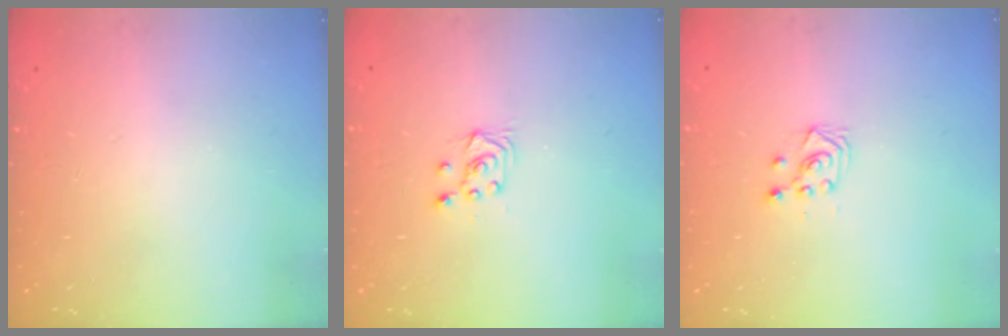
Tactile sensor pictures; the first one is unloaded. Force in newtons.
{"total": 4.5, "press": 4.4, "slide": 0.8}
{"total": 3.4, "press": 3.3, "slide": 0.9}